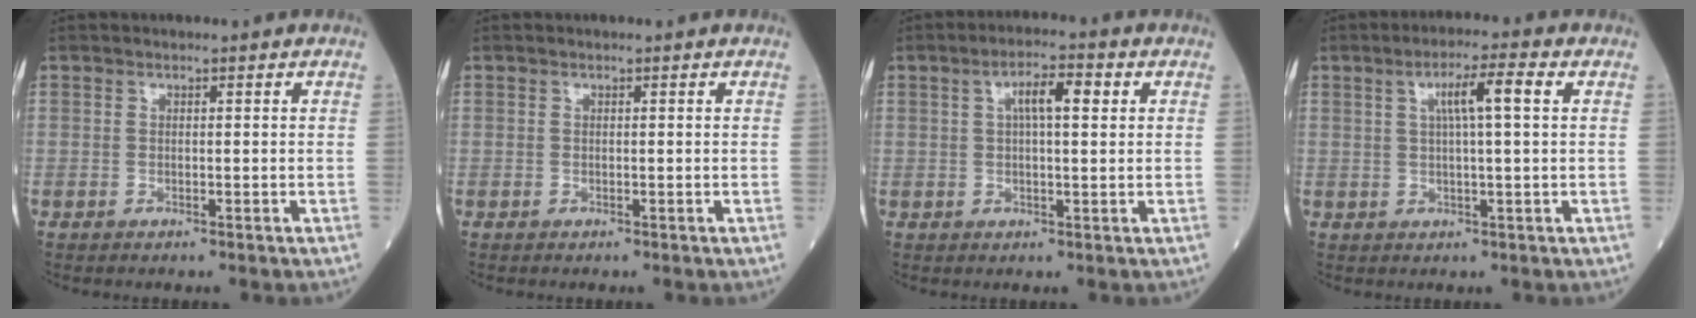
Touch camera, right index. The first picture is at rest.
{"total": 0.0}
{"total": 5.2, "force": [1.6, 1.1, 4.8], "torque": [-0.086, 0.015, 0.028]}
{"total": 5.6, "force": [1.7, -0.1, 5.4], "torque": [-0.096, 0.009, 0.030]}